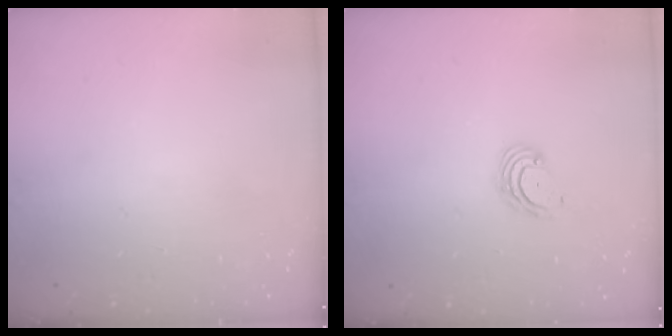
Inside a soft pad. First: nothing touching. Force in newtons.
{"total": 2.8, "press": 2.8, "slide": 0.3}